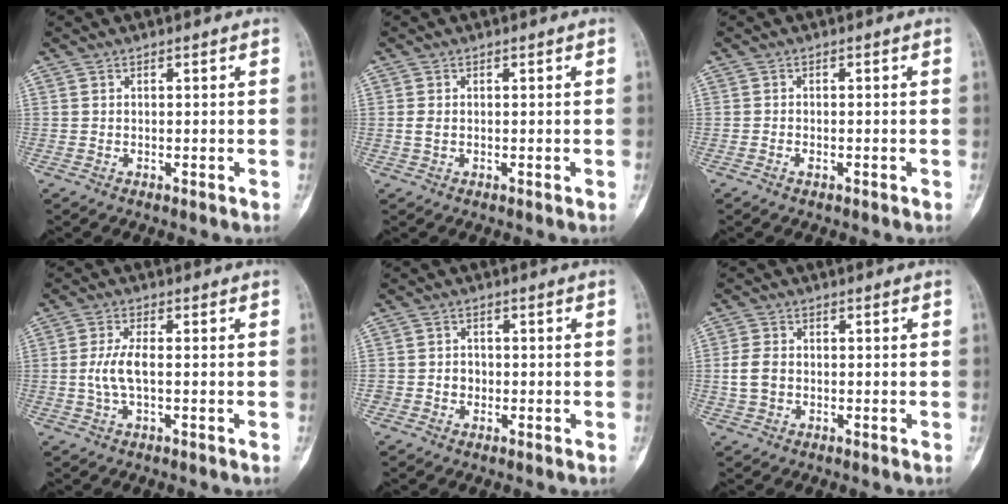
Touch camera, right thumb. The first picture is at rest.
{"total": 1.2, "force": [0.0, 0.8, 0.9], "torque": [-0.020, 0.002, 0.002]}
{"total": 1.0, "force": [-0.5, 0.5, 0.6], "torque": [-0.012, 0.004, -0.010]}
{"total": 5.0, "force": [-0.3, 1.8, 4.6], "torque": [-0.107, 0.007, -0.009]}
{"total": 2.4, "force": [-0.5, 2.2, 0.9], "torque": [0.003, 0.009, -0.009]}
{"total": 4.2, "force": [-0.3, 3.2, 2.8], "torque": [-0.055, 0.010, -0.007]}